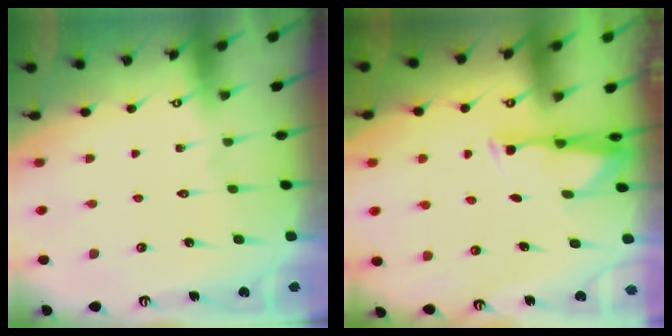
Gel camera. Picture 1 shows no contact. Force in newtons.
{"total": 2.9, "press": 2.8, "slide": 0.5}